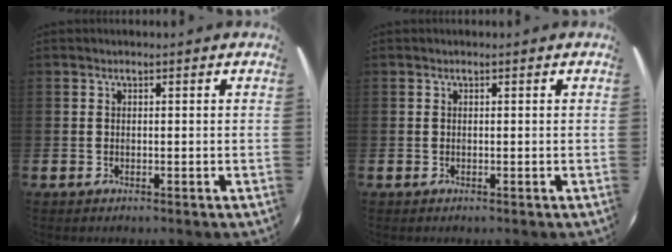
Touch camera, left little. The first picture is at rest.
{"total": 0.0}